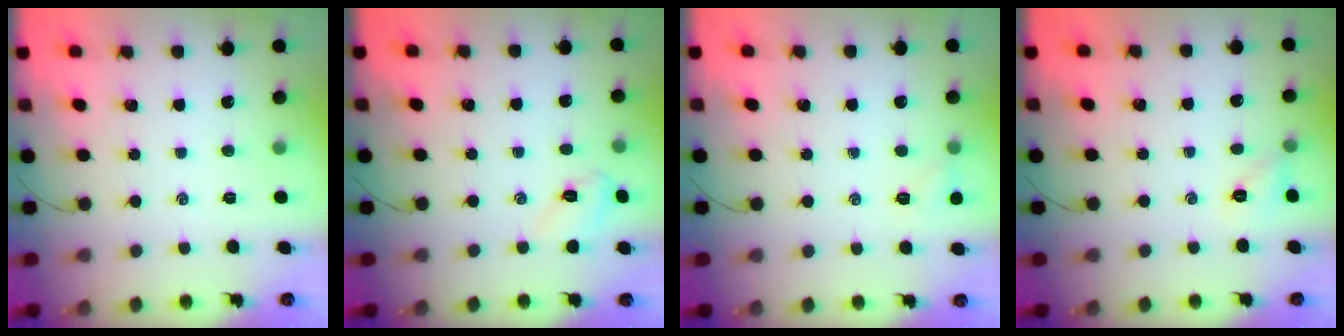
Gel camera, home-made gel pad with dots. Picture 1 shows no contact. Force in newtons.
{"total": 4.8, "press": 4.6, "slide": 1.2}
{"total": 5.8, "press": 5.6, "slide": 1.7}
{"total": 4.8, "press": 4.8, "slide": 0.2}